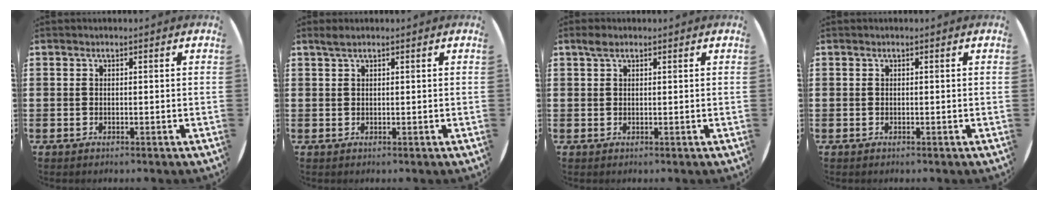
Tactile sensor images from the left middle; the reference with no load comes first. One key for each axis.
{"total": 0.9, "fx": 0.8, "fy": 0.0, "fz": 0.5, "tx": -0.010, "ty": 0.002, "tz": 0.014}
{"total": 1.4, "fx": 1.0, "fy": 0.7, "fz": 0.7, "tx": -0.008, "ty": 0.002, "tz": 0.016}
{"total": 0.0}